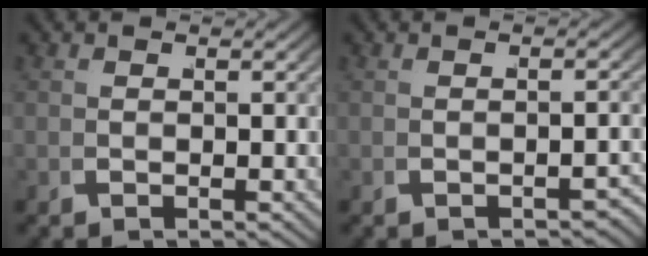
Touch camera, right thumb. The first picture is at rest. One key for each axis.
{"total": 1.9, "fx": -1.8, "fy": 0.3, "fz": 0.7, "tx": -0.014, "ty": 0.000, "tz": -0.023}